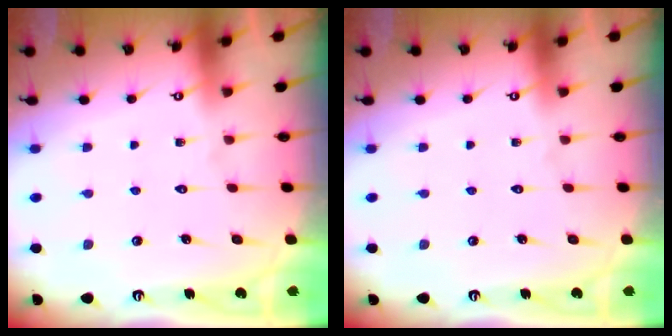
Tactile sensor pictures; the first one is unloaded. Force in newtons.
{"total": 0.0}